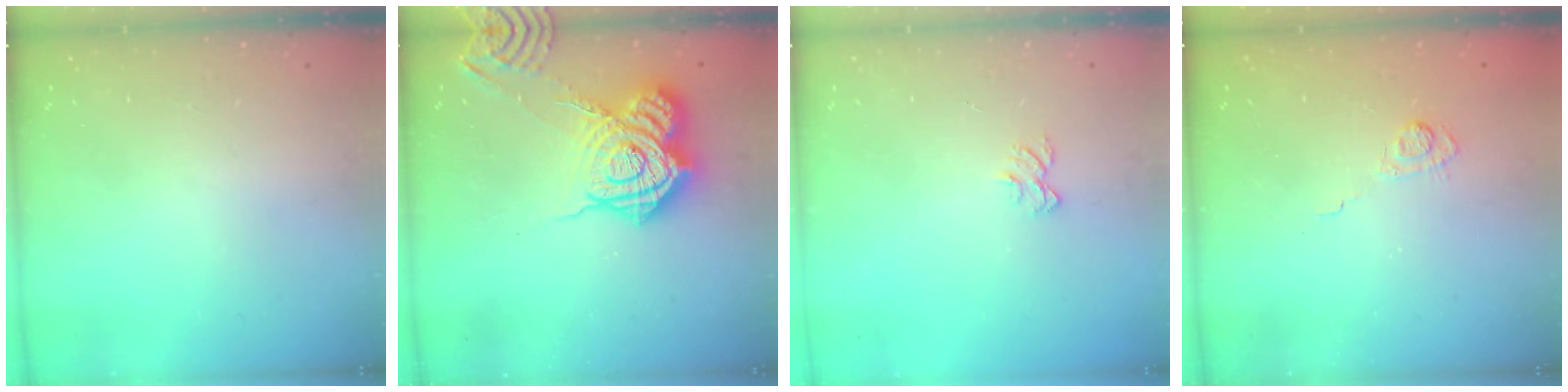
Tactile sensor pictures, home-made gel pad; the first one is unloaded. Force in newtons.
{"total": 18.8, "press": 18.7, "slide": 1.5}
{"total": 5.4, "press": 5.4, "slide": 0.5}
{"total": 3.8, "press": 3.5, "slide": 1.6}